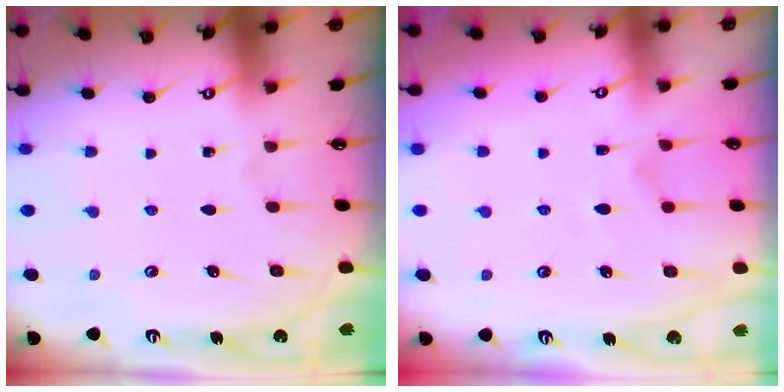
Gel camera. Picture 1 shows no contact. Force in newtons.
{"total": 1.5, "press": 0.9, "slide": 1.2}